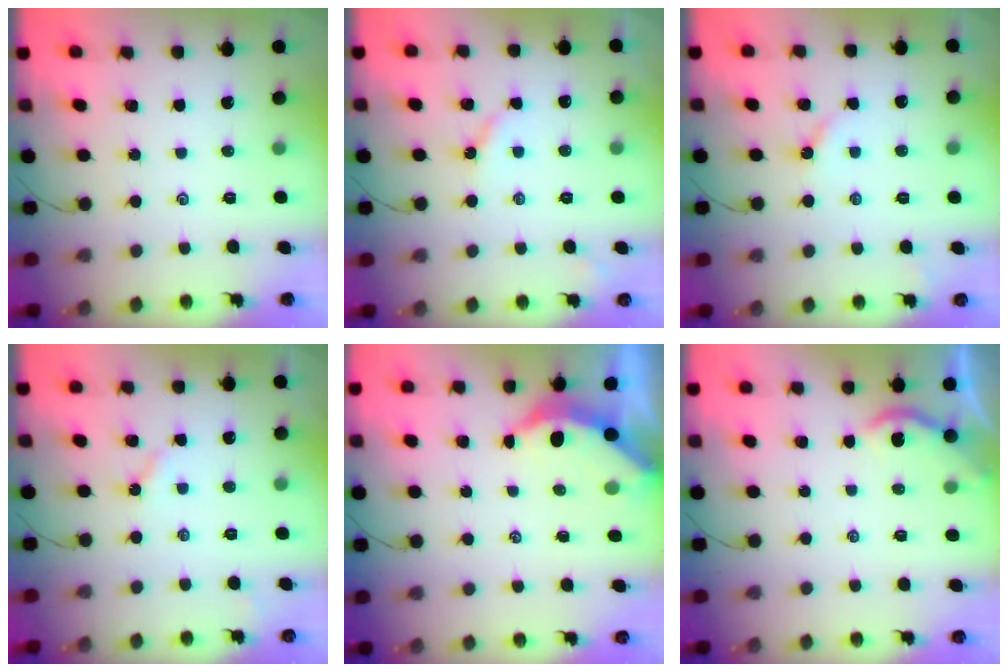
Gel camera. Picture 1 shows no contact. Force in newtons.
{"total": 3.8, "press": 3.8, "slide": 0.3}
{"total": 2.8, "press": 2.8, "slide": 0.3}
{"total": 2.7, "press": 2.7, "slide": 0.3}
{"total": 3.7, "press": 3.7, "slide": 0.4}
{"total": 4.8, "press": 4.8, "slide": 0.3}